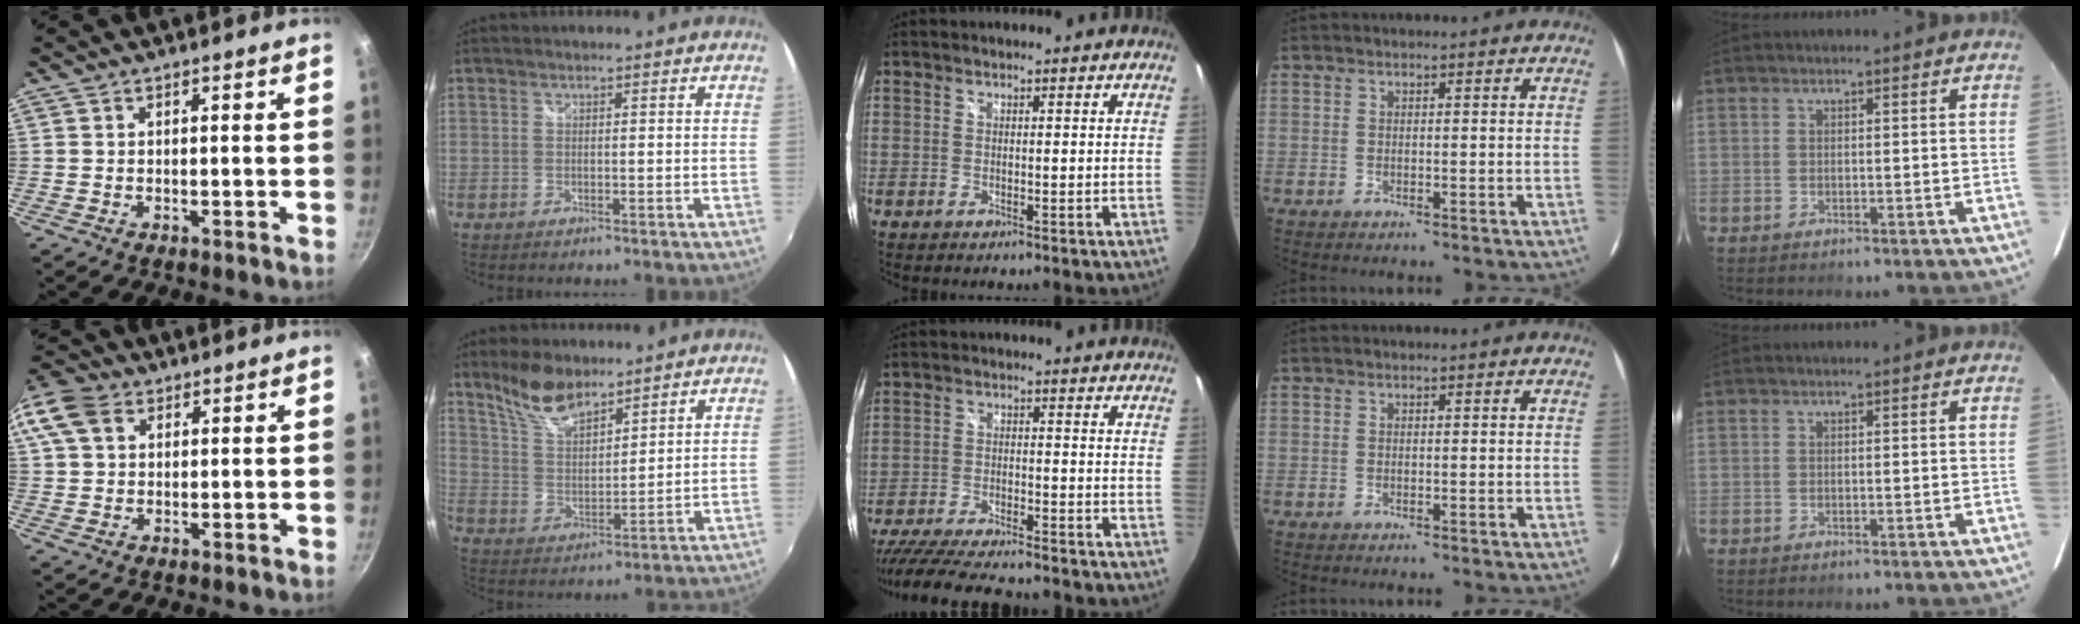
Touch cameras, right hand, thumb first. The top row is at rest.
{"thumb": {"total": 13.0, "force": [4.7, 9.7, 7.3], "torque": [-0.162, 0.025, 0.079]}, "index": {"total": 9.5, "force": [7.6, 3.2, 4.7], "torque": [-0.090, 0.007, 0.153]}, "middle": {"total": 17.9, "force": [-15.5, 3.0, 8.4], "torque": [-0.171, -0.034, -0.250]}}